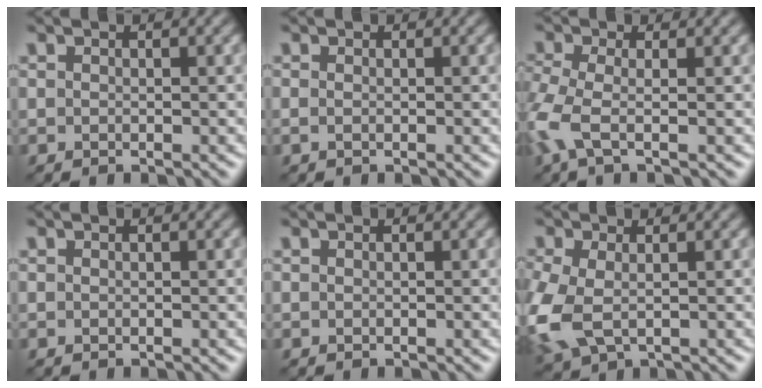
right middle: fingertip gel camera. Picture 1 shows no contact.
{"total": 0.0}
{"total": 4.4, "force": [-1.8, 1.6, 3.7], "torque": [-0.105, -0.005, -0.050]}
{"total": 0.0}
{"total": 0.0}
{"total": 6.3, "force": [-1.1, 4.0, 4.7], "torque": [-0.145, -0.018, -0.022]}